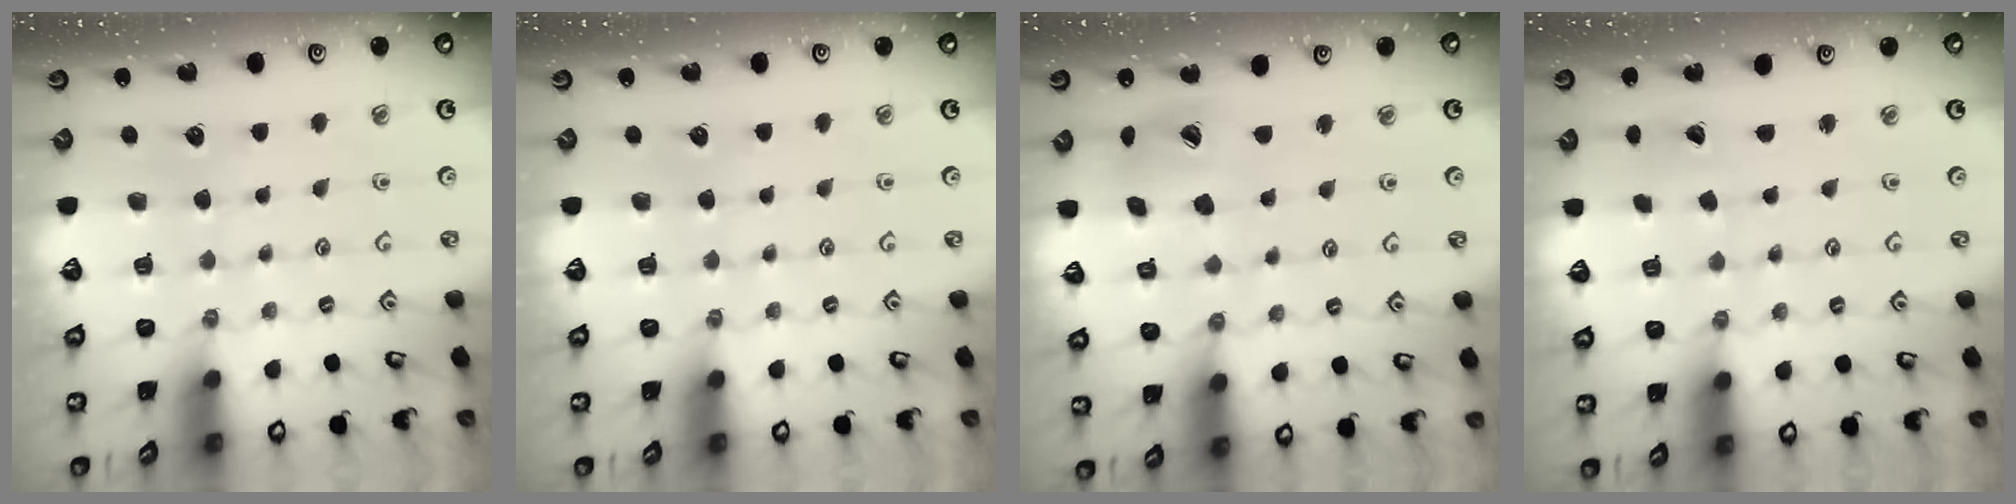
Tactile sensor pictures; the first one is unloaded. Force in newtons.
{"total": 0.0}
{"total": 13.0, "press": 12.9, "slide": 1.7}
{"total": 2.7, "press": 2.7, "slide": 0.2}